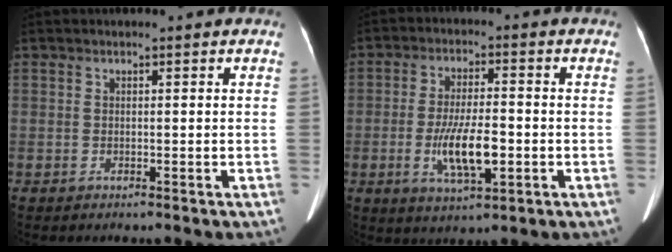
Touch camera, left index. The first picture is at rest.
{"total": 8.8, "force": [-2.2, 2.5, 8.2], "torque": [-0.158, -0.005, -0.035]}